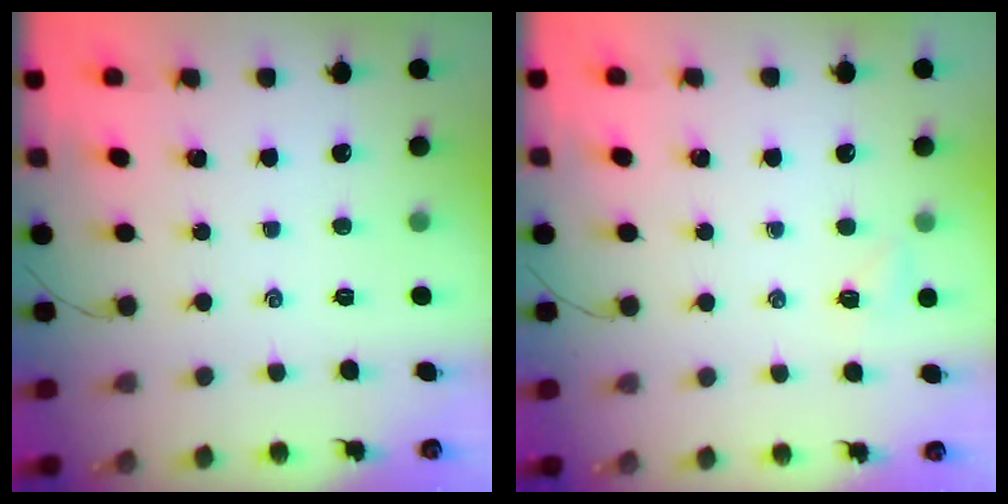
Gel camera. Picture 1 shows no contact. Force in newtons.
{"total": 3.2, "press": 3.1, "slide": 0.8}